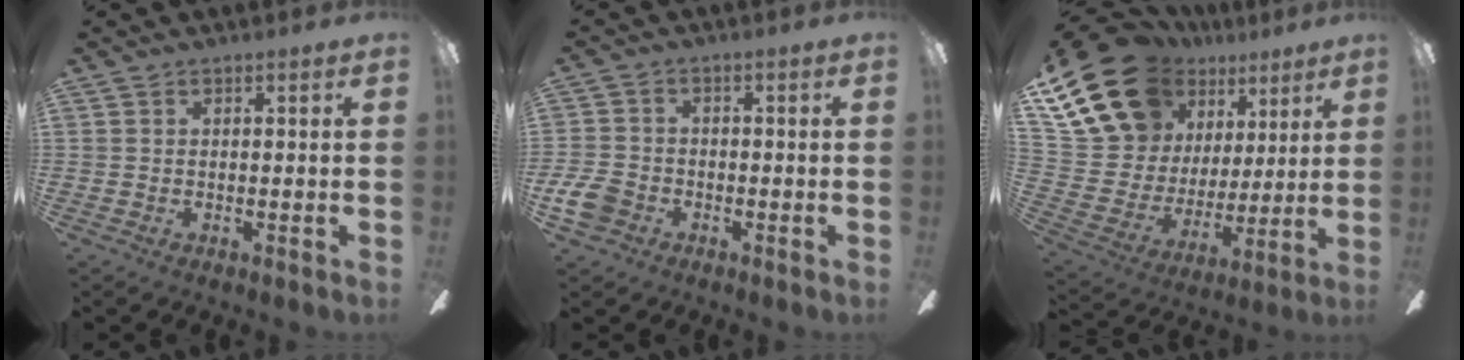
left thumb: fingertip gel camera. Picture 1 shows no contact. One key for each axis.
{"total": 6.5, "fx": -3.0, "fy": 4.9, "fz": 3.1, "tx": -0.079, "ty": 0.018, "tz": -0.057}
{"total": 21.8, "fx": 13.8, "fy": 13.9, "fz": 9.6, "tx": -0.202, "ty": -0.083, "tz": 0.270}